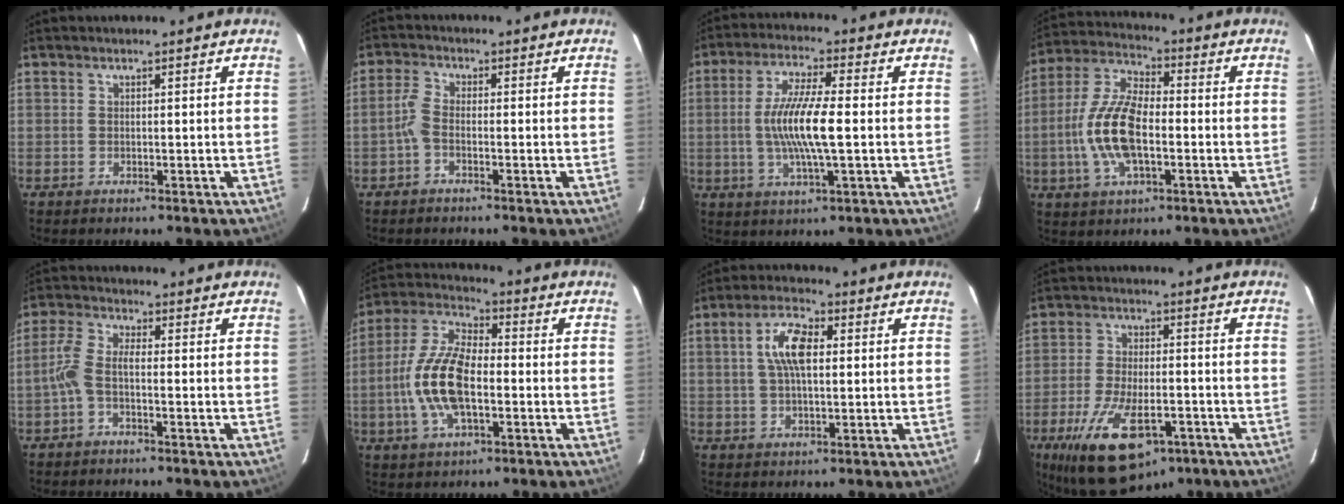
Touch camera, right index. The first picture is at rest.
{"total": 2.6, "force": [-1.3, 1.0, 2.0], "torque": [-0.055, 0.008, -0.029]}
{"total": 10.9, "force": [-0.7, 1.6, 10.8], "torque": [-0.209, -0.001, -0.014]}
{"total": 13.4, "force": [-2.5, 5.7, 11.9], "torque": [-0.253, 0.005, -0.051]}
{"total": 4.3, "force": [-1.4, 1.4, 3.8], "torque": [-0.091, 0.012, -0.032]}
{"total": 13.8, "force": [-2.5, 6.0, 12.2], "torque": [-0.259, 0.006, -0.052]}
{"total": 7.8, "force": [1.6, 3.3, 6.8], "torque": [-0.130, 0.015, 0.029]}
{"total": 17.9, "force": [-9.5, 8.1, 12.9], "torque": [-0.261, -0.030, -0.150]}